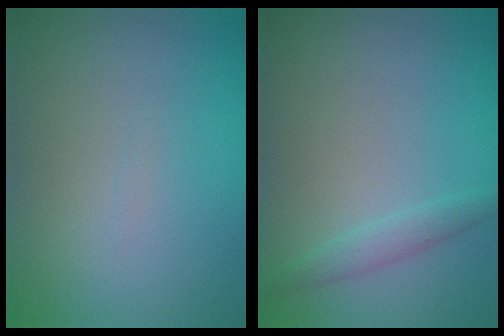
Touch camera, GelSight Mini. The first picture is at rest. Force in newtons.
{"total": 1.2, "press": 1.2, "slide": 0.0}